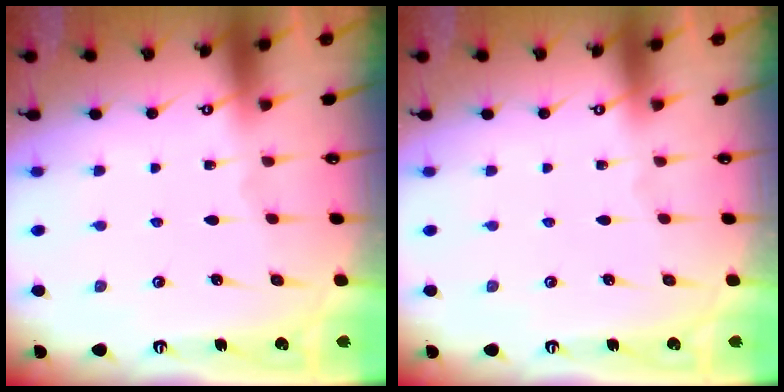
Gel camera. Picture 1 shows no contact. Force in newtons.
{"total": 0.0}